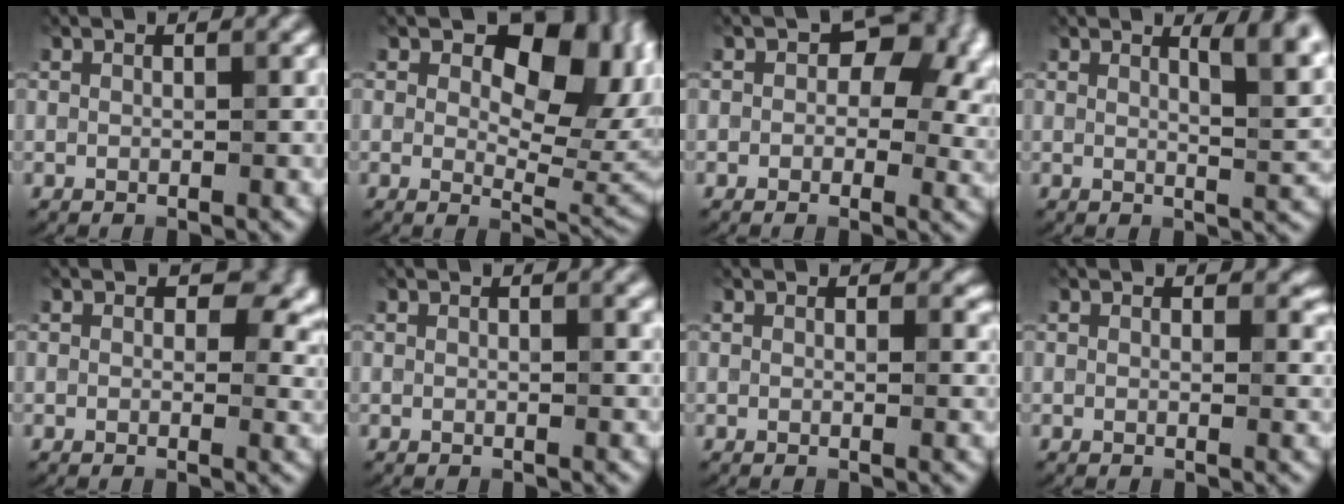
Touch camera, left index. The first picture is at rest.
{"total": 9.7, "force": [2.9, 5.6, 7.5], "torque": [-0.098, -0.009, 0.041]}
{"total": 8.5, "force": [1.6, 6.0, 5.8], "torque": [-0.042, 0.002, 0.014]}
{"total": 4.5, "force": [2.5, 1.1, 3.6], "torque": [-0.041, 0.002, 0.036]}
{"total": 5.2, "force": [1.4, 3.6, 3.5], "torque": [-0.036, -0.005, 0.016]}
{"total": 0.8, "force": [0.4, 0.2, 0.6], "torque": [-0.010, 0.001, 0.008]}
{"total": 1.0, "force": [0.7, 0.6, 0.5], "torque": [-0.007, -0.001, 0.008]}
{"total": 1.4, "force": [0.8, 0.8, 0.7], "torque": [-0.011, -0.002, 0.008]}